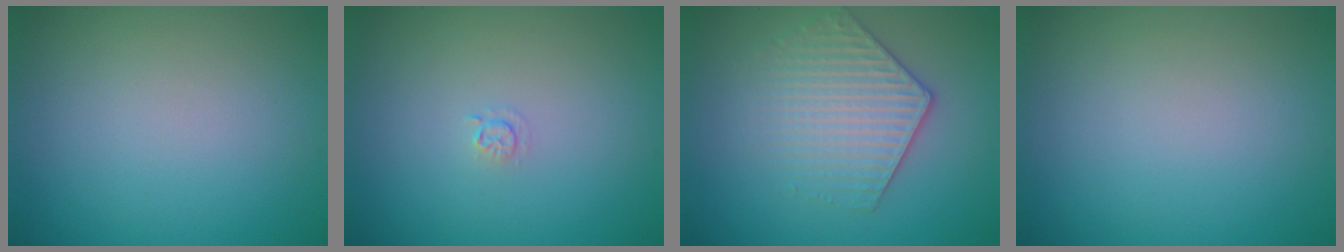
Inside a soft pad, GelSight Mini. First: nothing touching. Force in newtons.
{"total": 0.7, "press": 0.3, "slide": 0.6}
{"total": 3.7, "press": 3.5, "slide": 1.3}
{"total": 0.0}